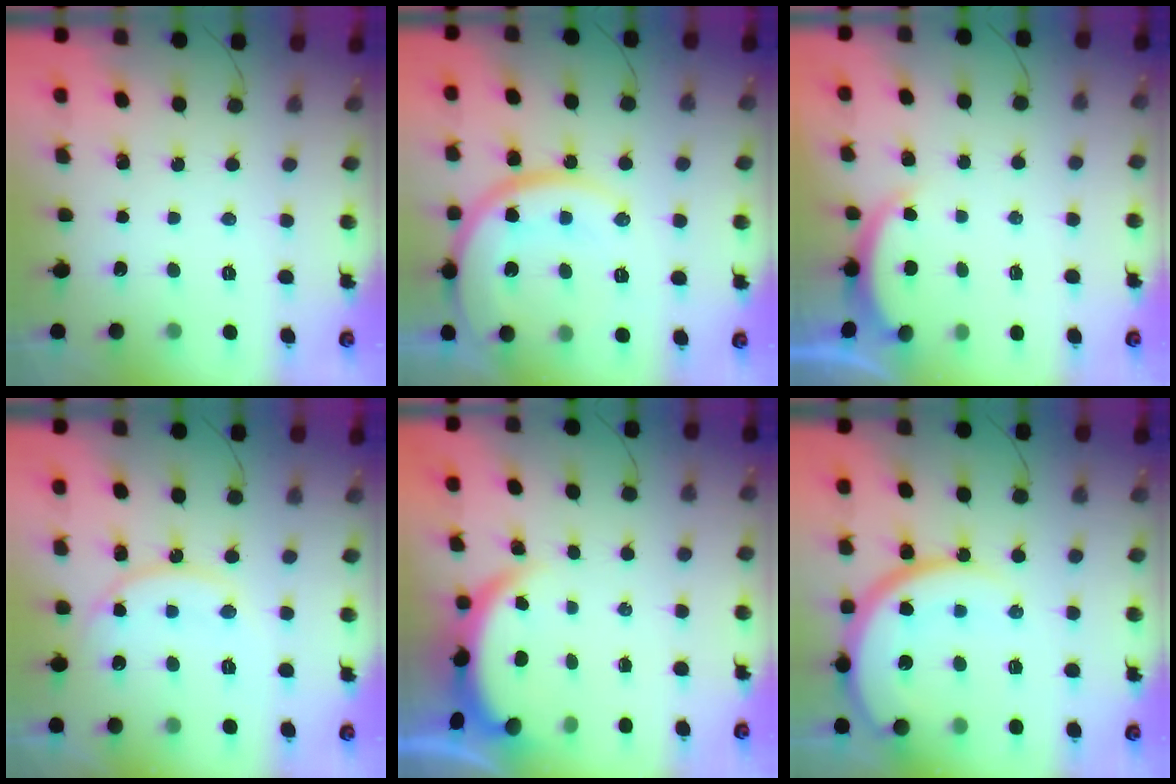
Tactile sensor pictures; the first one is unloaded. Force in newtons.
{"total": 17.7, "press": 17.7, "slide": 1.8}
{"total": 2.6, "press": 2.6, "slide": 0.5}
{"total": 13.0, "press": 13.0, "slide": 0.9}
{"total": 4.0, "press": 4.0, "slide": 0.1}
{"total": 15.6, "press": 15.5, "slide": 1.5}